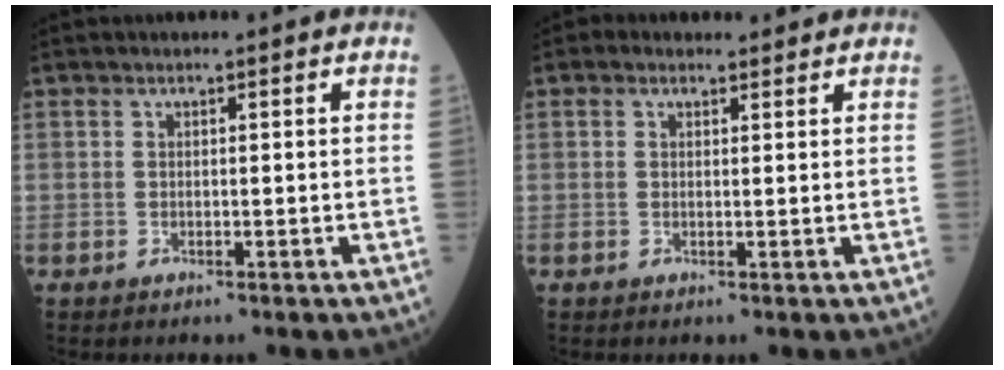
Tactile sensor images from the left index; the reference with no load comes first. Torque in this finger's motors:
{"motor_torque": [0.63, -1.25, -0.03, 0.01]}